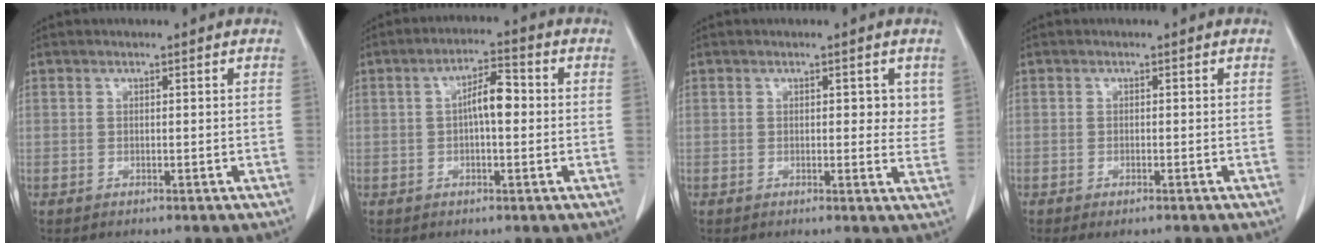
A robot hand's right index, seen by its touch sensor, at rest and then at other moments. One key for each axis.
{"total": 5.3, "fx": 0.2, "fy": 1.6, "fz": 5.0, "tx": -0.088, "ty": 0.016, "tz": 0.000}
{"total": 2.5, "fx": 1.1, "fy": 1.4, "fz": 1.8, "tx": -0.011, "ty": -0.007, "tz": 0.009}
{"total": 2.0, "fx": -1.4, "fy": 0.5, "fz": 1.3, "tx": -0.019, "ty": -0.006, "tz": -0.015}